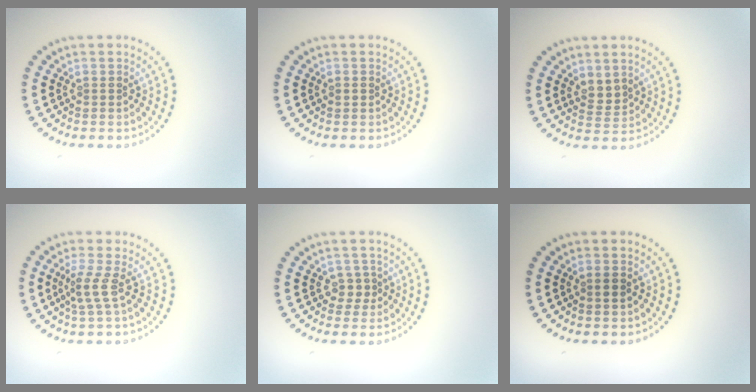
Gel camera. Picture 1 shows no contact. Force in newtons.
{"total": 0.6, "press": 0.6, "slide": 0.2}
{"total": 1.6, "press": 1.2, "slide": 1.0}
{"total": 2.0, "press": 1.4, "slide": 1.5}
{"total": 1.6, "press": 1.3, "slide": 1.0}
{"total": 0.9, "press": 0.8, "slide": 0.3}